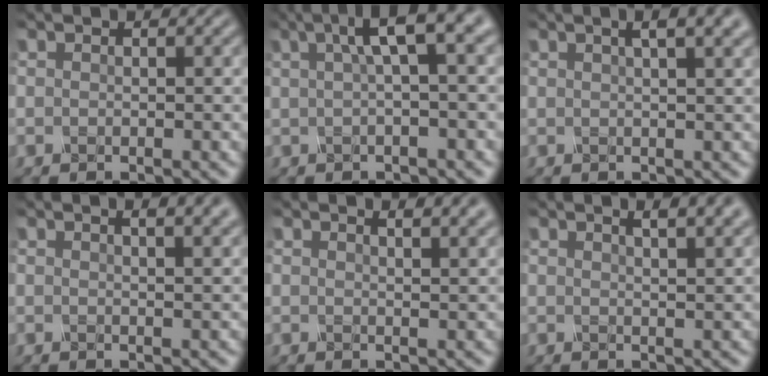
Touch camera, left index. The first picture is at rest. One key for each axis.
{"total": 5.5, "fx": 1.7, "fy": 1.3, "fz": 5.1, "tx": -0.067, "ty": 0.017, "tz": 0.019}
{"total": 5.7, "fx": 3.0, "fy": 2.3, "fz": 4.2, "tx": -0.032, "ty": 0.029, "tz": 0.010}
{"total": 4.8, "fx": 2.8, "fy": 2.0, "fz": 3.4, "tx": -0.012, "ty": 0.026, "tz": 0.005}
{"total": 4.6, "fx": 3.1, "fy": 1.8, "fz": 2.8, "tx": -0.012, "ty": 0.024, "tz": 0.013}
{"total": 5.4, "fx": 3.2, "fy": 2.1, "fz": 3.7, "tx": -0.014, "ty": 0.027, "tz": 0.011}